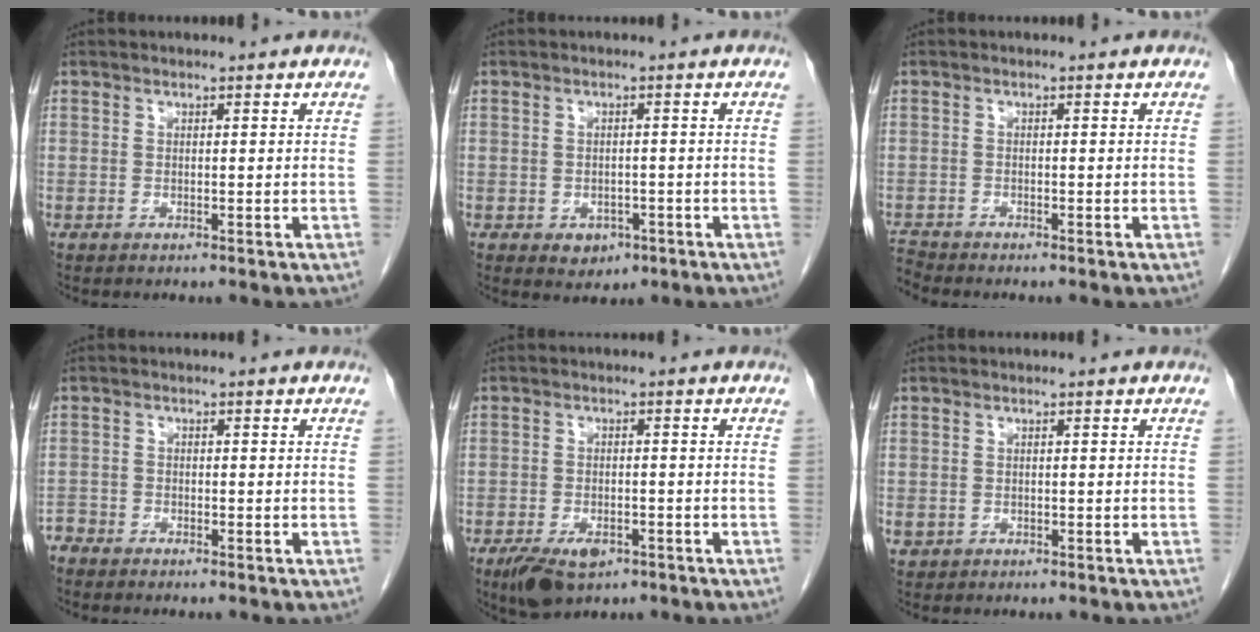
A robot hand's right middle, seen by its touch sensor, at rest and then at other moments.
{"total": 3.0, "force": [-1.3, 2.2, 1.5], "torque": [-0.017, 0.001, -0.007]}
{"total": 1.9, "force": [-1.9, -0.4, -0.2], "torque": [0.000, -0.013, -0.036]}
{"total": 2.2, "force": [-2.1, 0.5, -0.2], "torque": [0.006, -0.003, -0.041]}
{"total": 6.1, "force": [-3.7, 3.1, 3.8], "torque": [-0.069, -0.005, -0.055]}
{"total": 1.1, "force": [-0.3, 1.0, 0.3], "torque": [-0.005, 0.005, 0.000]}